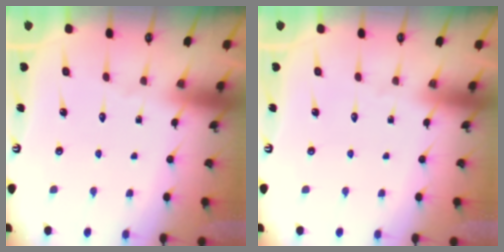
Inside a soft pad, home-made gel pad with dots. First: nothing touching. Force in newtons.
{"total": 0.0}